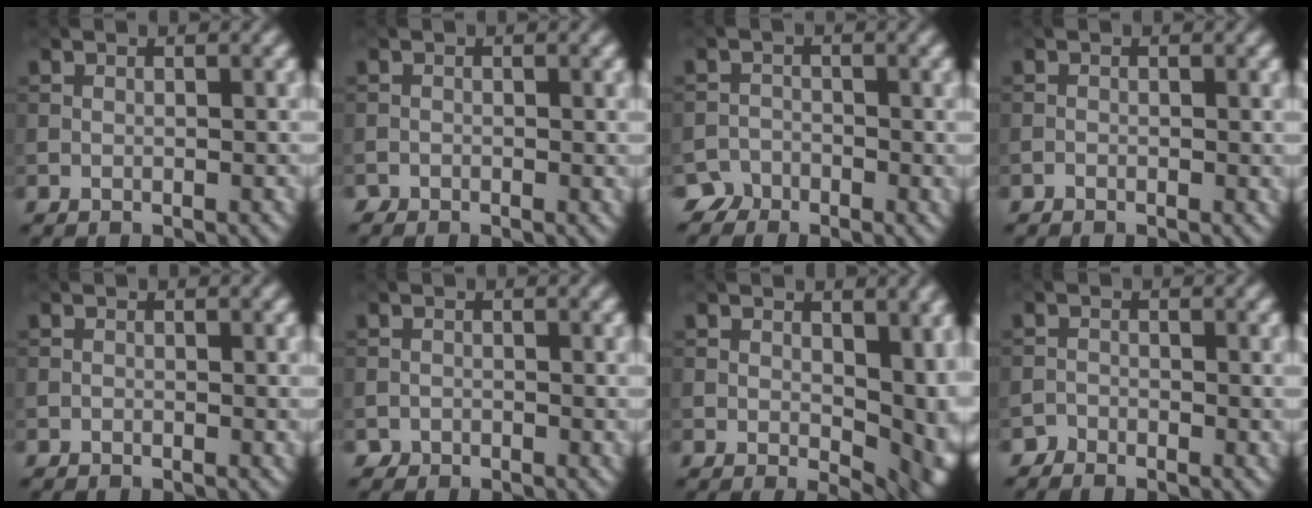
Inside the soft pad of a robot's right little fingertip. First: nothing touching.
{"total": 0.9, "force": [-0.5, -0.1, -0.7], "torque": [0.019, 0.002, -0.016]}
{"total": 2.5, "force": [-2.2, 0.8, -0.8], "torque": [0.029, 0.006, -0.042]}
{"total": 0.6, "force": [-0.3, -0.2, -0.4], "torque": [0.013, 0.005, -0.010]}
{"total": 0.6, "force": [0.0, -0.3, -0.5], "torque": [0.013, 0.002, -0.004]}
{"total": 0.8, "force": [-0.4, 0.3, -0.6], "torque": [0.023, 0.000, -0.015]}
{"total": 8.9, "force": [1.0, 5.6, 6.9], "torque": [-0.101, -0.023, 0.037]}
{"total": 1.3, "force": [-1.1, -0.1, -0.8], "torque": [0.018, 0.012, -0.026]}